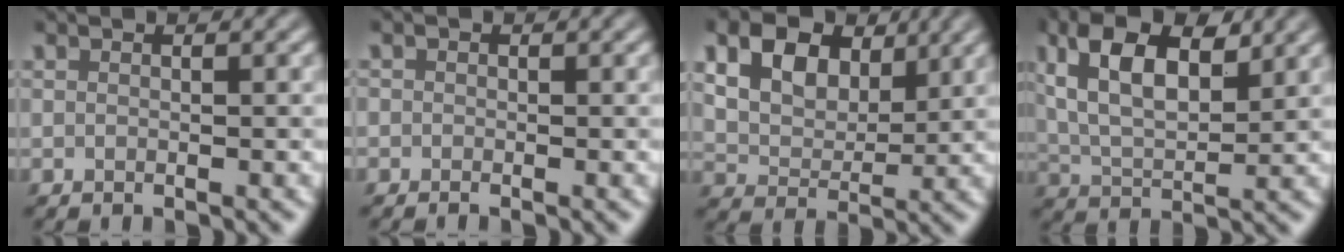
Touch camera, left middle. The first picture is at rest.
{"total": 0.6, "force": [-0.3, 0.5, 0.1], "torque": [0.003, -0.003, -0.007]}
{"total": 9.2, "force": [4.4, 6.1, 5.3], "torque": [-0.113, 0.024, 0.072]}
{"total": 7.9, "force": [3.8, 3.4, 6.0], "torque": [-0.116, 0.015, 0.066]}